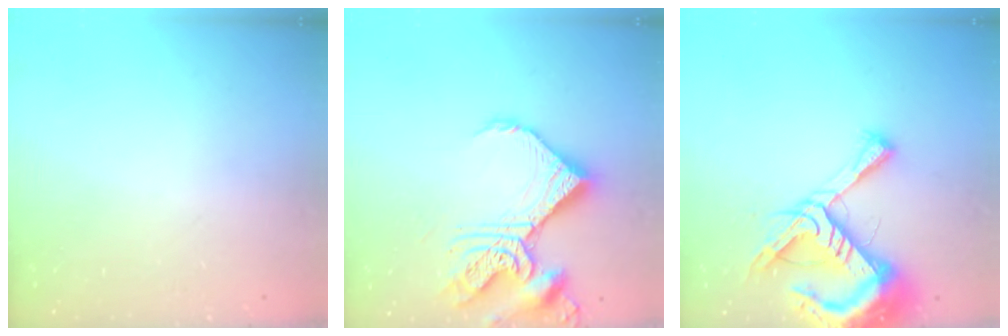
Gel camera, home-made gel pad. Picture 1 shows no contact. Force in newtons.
{"total": 15.6, "press": 15.4, "slide": 2.0}
{"total": 17.4, "press": 17.3, "slide": 1.8}